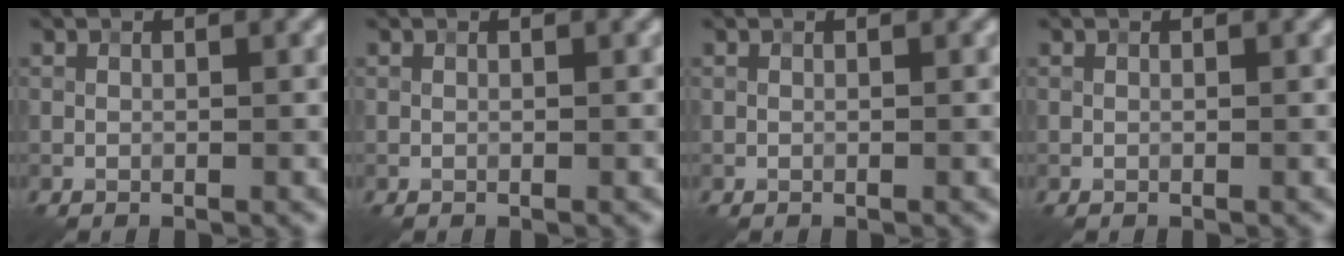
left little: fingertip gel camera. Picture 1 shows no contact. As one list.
[{"total": 0.0}, {"total": 0.0}, {"total": 0.0}]